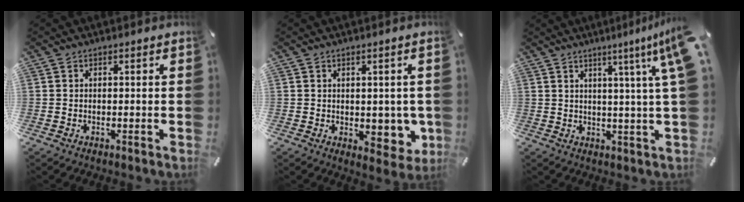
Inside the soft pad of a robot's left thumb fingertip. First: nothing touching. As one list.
[{"total": 7.0, "force": [-0.2, 4.3, 5.5], "torque": [-0.043, -0.007, -0.001]}, {"total": 9.8, "force": [4.7, -1.0, 8.5], "torque": [-0.127, -0.039, 0.069]}]